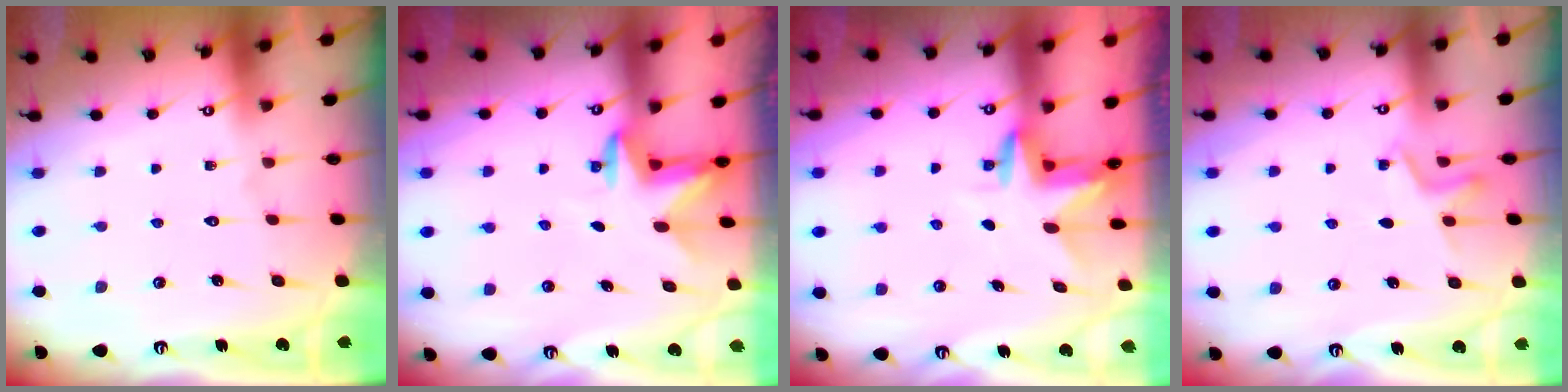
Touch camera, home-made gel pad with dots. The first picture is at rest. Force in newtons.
{"total": 3.2, "press": 3.1, "slide": 0.7}
{"total": 3.2, "press": 3.2, "slide": 0.3}
{"total": 3.2, "press": 3.0, "slide": 1.3}